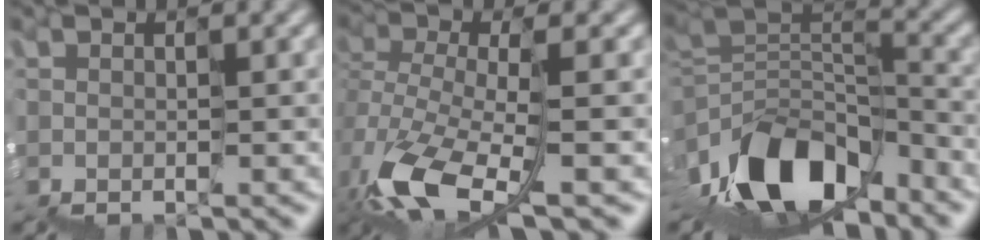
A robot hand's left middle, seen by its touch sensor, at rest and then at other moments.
{"total": 6.8, "force": [-3.1, 2.2, 5.7], "torque": [-0.139, -0.011, -0.054]}
{"total": 8.2, "force": [-5.0, 4.0, 5.2], "torque": [-0.089, 0.015, -0.083]}